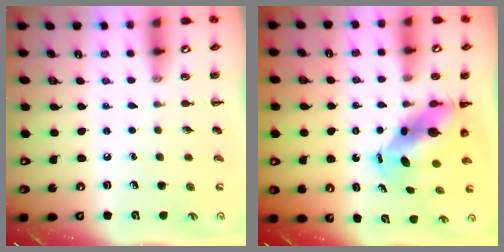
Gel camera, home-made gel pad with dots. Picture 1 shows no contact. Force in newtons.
{"total": 7.4, "press": 7.3, "slide": 1.6}